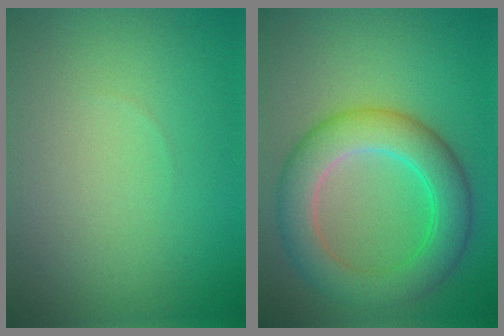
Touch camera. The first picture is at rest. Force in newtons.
{"total": 5.7, "press": 5.7, "slide": 0.5}